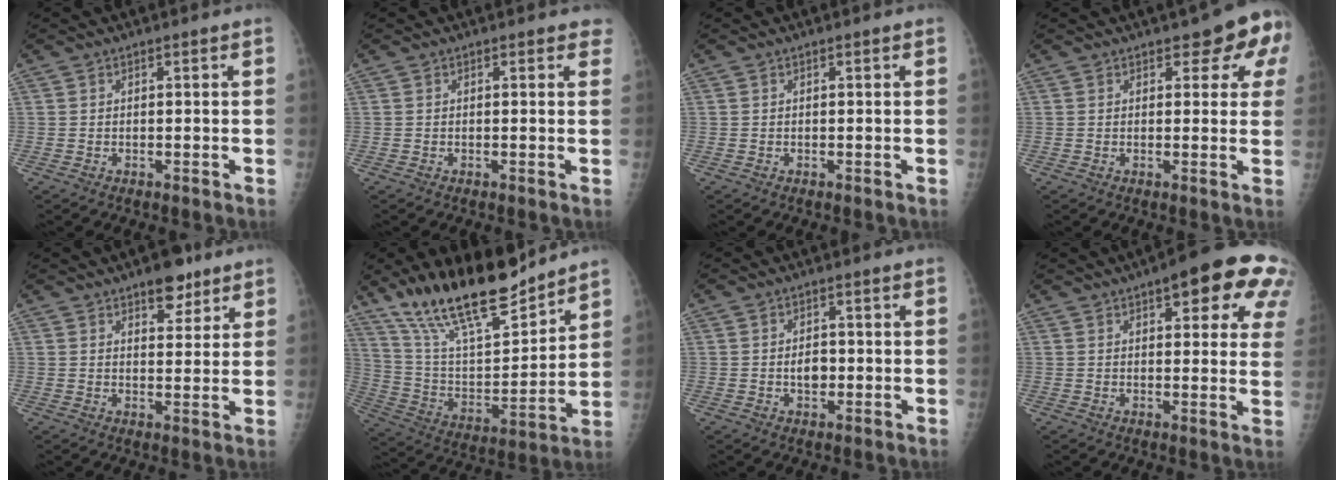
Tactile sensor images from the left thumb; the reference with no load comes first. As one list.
[{"total": 0.6, "force": [0.5, 0.4, 0.2], "torque": [0.004, -0.001, -0.001]}, {"total": 0.0}, {"total": 7.2, "force": [3.8, 3.3, 5.1], "torque": [-0.025, -0.008, 0.038]}, {"total": 6.6, "force": [4.4, 3.1, 3.8], "torque": [-0.027, -0.022, 0.061]}, {"total": 21.5, "force": [17.1, 5.9, 11.8], "torque": [-0.174, -0.085, 0.308]}, {"total": 3.0, "force": [-0.3, 2.1, 2.2], "torque": [-0.022, 0.003, -0.004]}, {"total": 17.5, "force": [8.7, 6.1, 13.9], "torque": [-0.141, -0.011, 0.097]}]